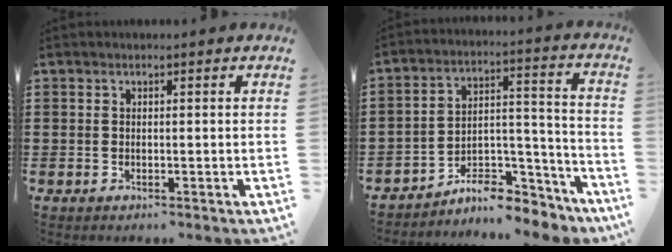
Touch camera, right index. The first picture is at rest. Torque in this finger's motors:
{"motor_torque": [-0.07, 0.38, -0.03, -0.17]}